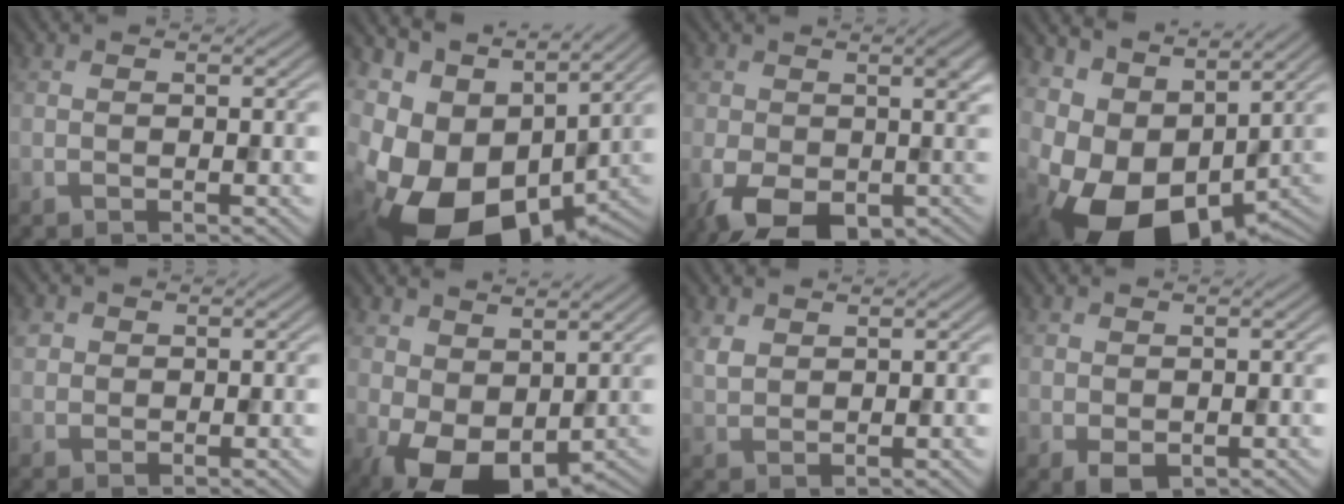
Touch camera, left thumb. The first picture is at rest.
{"total": 18.0, "force": [-4.3, 11.7, 12.9], "torque": [-0.256, -0.040, -0.042]}
{"total": 10.5, "force": [-2.8, 5.9, 8.2], "torque": [-0.133, -0.037, -0.027]}
{"total": 13.6, "force": [-0.6, 9.4, 9.9], "torque": [-0.184, -0.035, 0.029]}
{"total": 1.8, "force": [0.7, 1.6, 0.5], "torque": [-0.015, -0.001, 0.013]}
{"total": 9.7, "force": [0.5, 6.1, 7.5], "torque": [-0.138, -0.022, 0.024]}
{"total": 2.2, "force": [1.6, 1.2, 1.0], "torque": [-0.027, -0.001, 0.038]}
{"total": 1.8, "force": [0.1, 1.4, 1.1], "torque": [-0.025, -0.005, 0.009]}